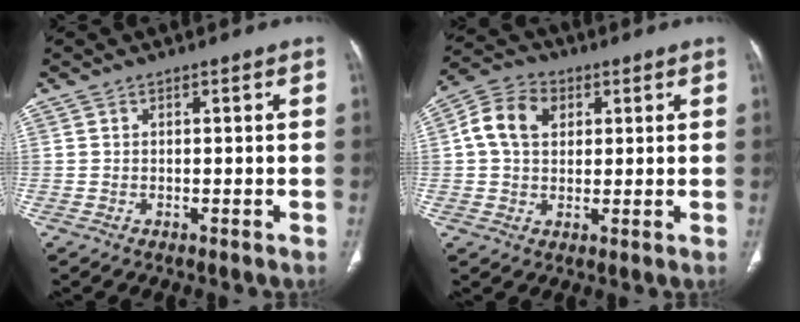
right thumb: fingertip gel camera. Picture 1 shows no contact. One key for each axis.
{"total": 9.0, "fx": 2.3, "fy": 6.7, "fz": 5.5, "tx": -0.091, "ty": 0.013, "tz": 0.035}